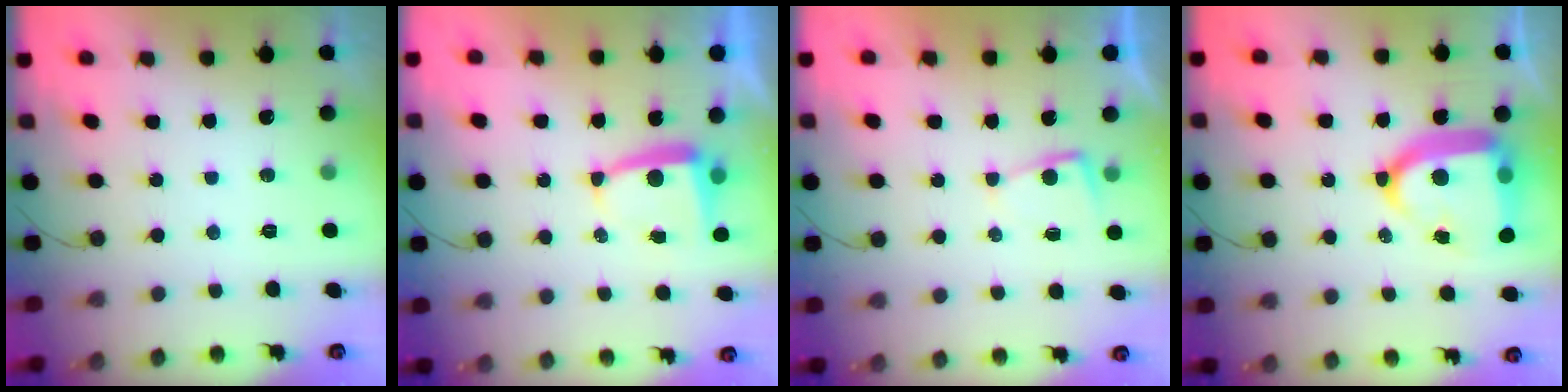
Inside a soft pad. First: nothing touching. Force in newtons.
{"total": 5.3, "press": 5.3, "slide": 0.6}
{"total": 2.0, "press": 2.0, "slide": 0.4}
{"total": 19.3, "press": 19.2, "slide": 1.9}